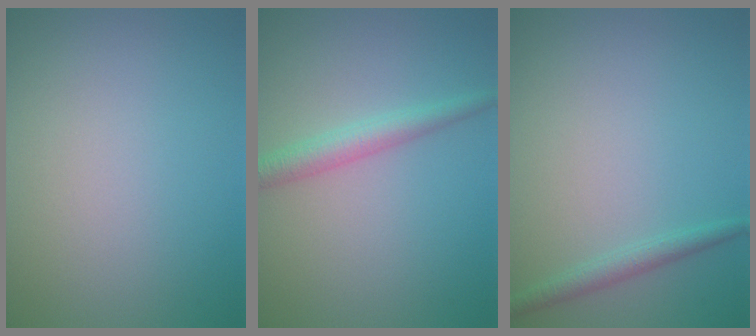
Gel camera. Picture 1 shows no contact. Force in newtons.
{"total": 2.5, "press": 2.5, "slide": 0.1}
{"total": 1.5, "press": 1.5, "slide": 0.1}